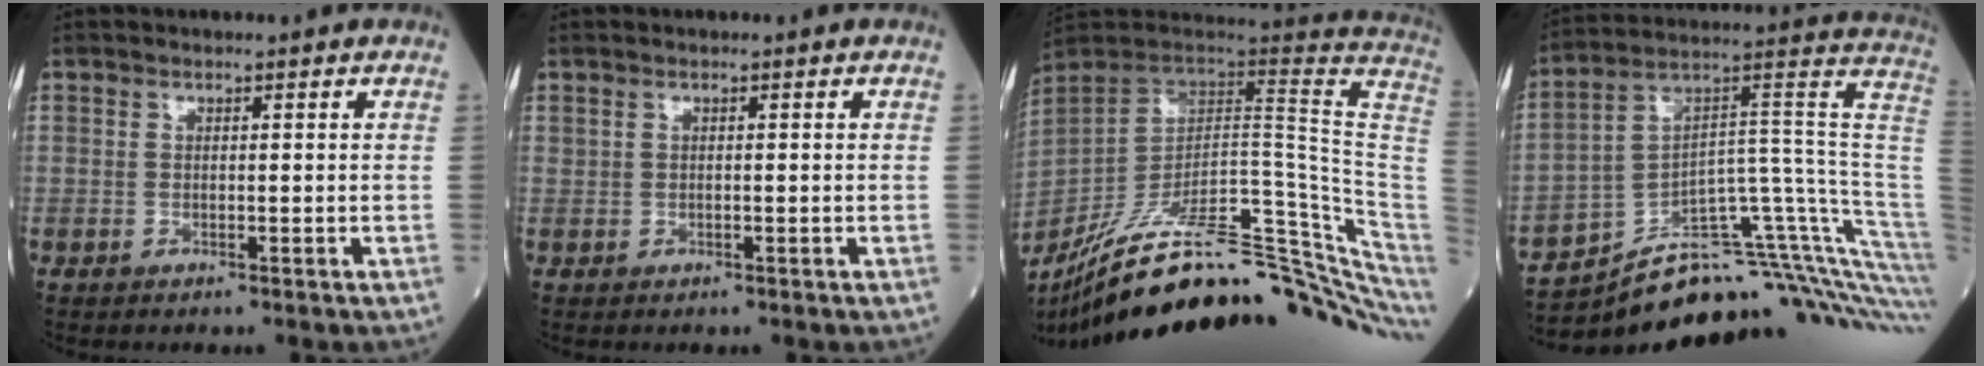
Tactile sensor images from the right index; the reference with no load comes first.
{"total": 0.0}
{"total": 32.8, "force": [-25.2, 3.8, 20.7], "torque": [-0.198, -0.016, -0.356]}
{"total": 24.7, "force": [-21.0, 2.0, 12.9], "torque": [-0.064, 0.065, -0.293]}